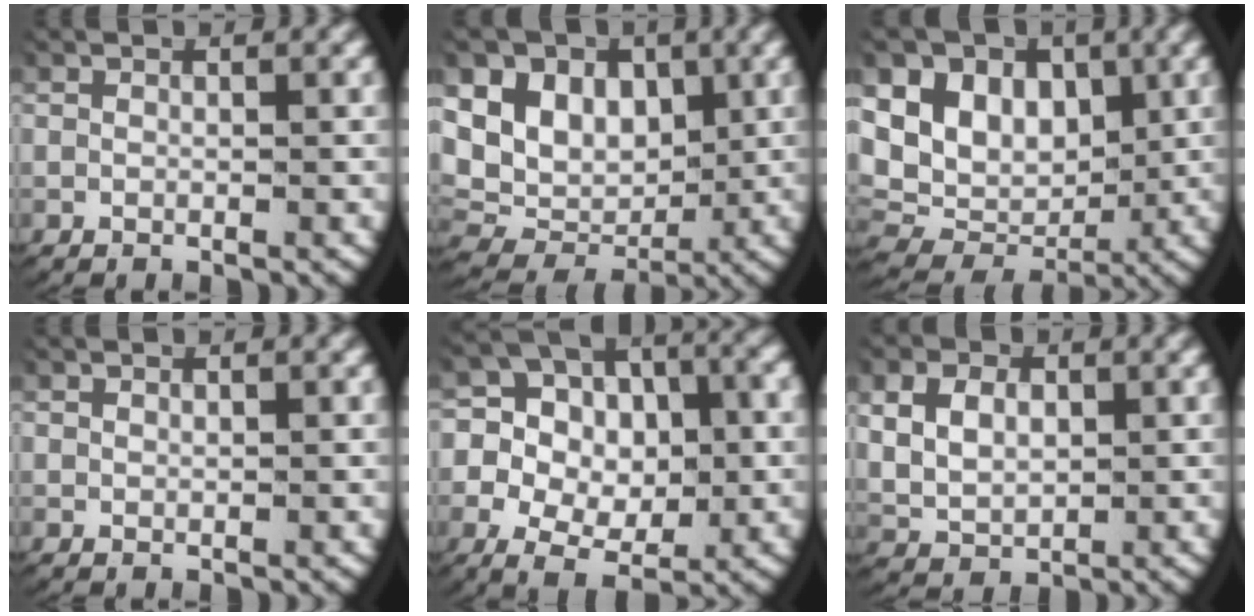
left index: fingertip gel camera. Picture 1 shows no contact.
{"total": 11.7, "force": [0.8, 10.0, 6.0], "torque": [-0.123, -0.023, 0.017]}
{"total": 12.9, "force": [1.0, 10.9, 6.9], "torque": [-0.136, -0.024, 0.020]}
{"total": 0.0}
{"total": 10.6, "force": [-0.2, 8.6, 6.2], "torque": [-0.128, -0.025, -0.006]}
{"total": 6.8, "force": [0.4, 5.9, 3.3], "torque": [-0.089, -0.020, 0.014]}